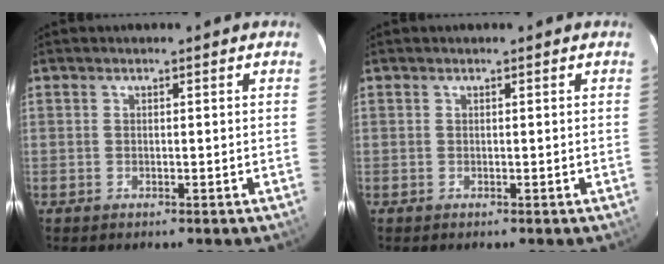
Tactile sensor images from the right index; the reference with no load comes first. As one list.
[{"total": 0.0}]